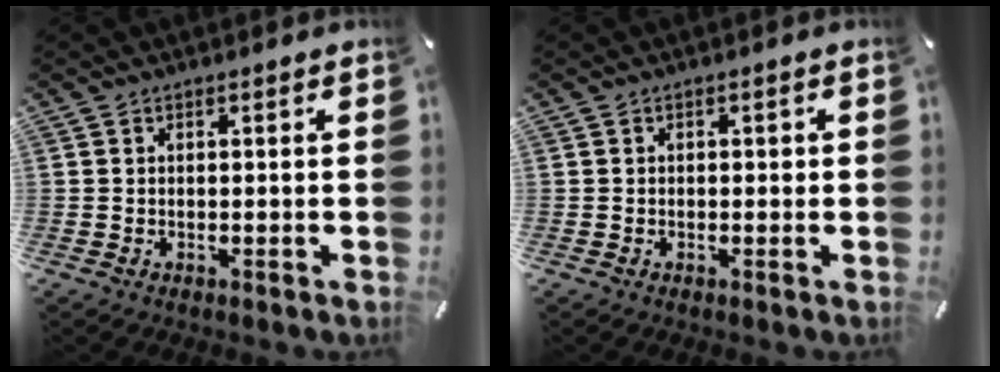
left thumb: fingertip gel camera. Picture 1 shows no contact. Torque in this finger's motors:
{"motor_torque": [0.02, 0.21, 0.09, -0.09, 0.01]}